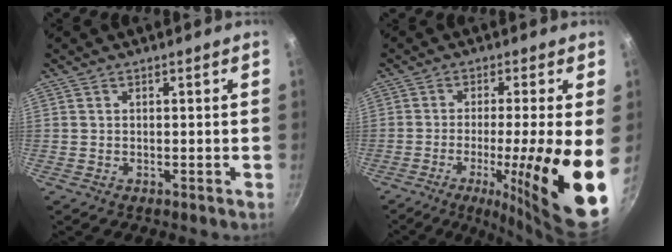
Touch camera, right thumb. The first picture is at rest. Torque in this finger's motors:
{"motor_torque": [0.56, 2.74, 0.53, 0.25, 0.23]}